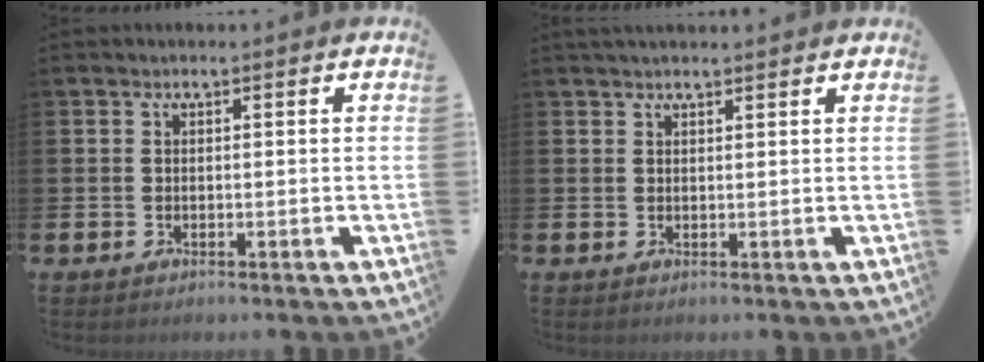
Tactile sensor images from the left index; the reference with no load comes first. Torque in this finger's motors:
{"motor_torque": [1.02, -1.11, 0.62, 0.14]}